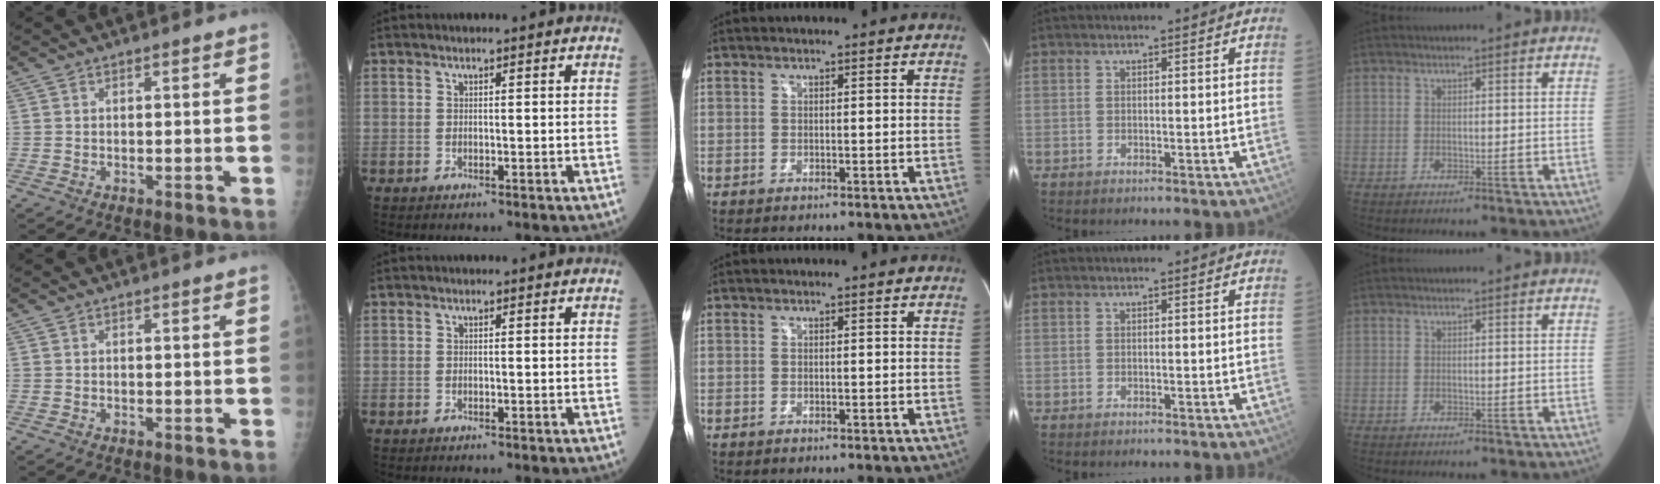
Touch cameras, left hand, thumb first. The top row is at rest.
{}